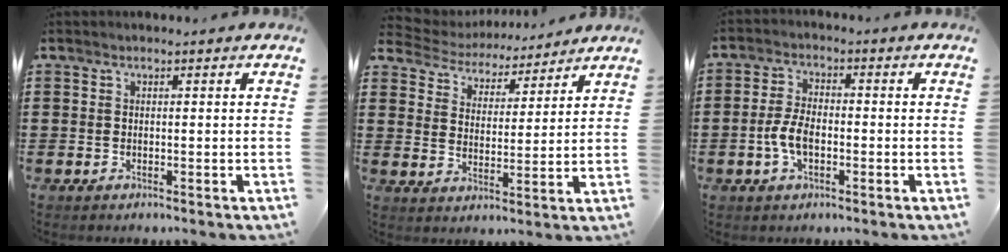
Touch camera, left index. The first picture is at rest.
{"total": 4.3, "force": [4.2, 0.6, -0.1], "torque": [-0.026, -0.032, 0.069]}
{"total": 5.0, "force": [-1.2, 2.5, 4.2], "torque": [-0.102, -0.003, -0.029]}